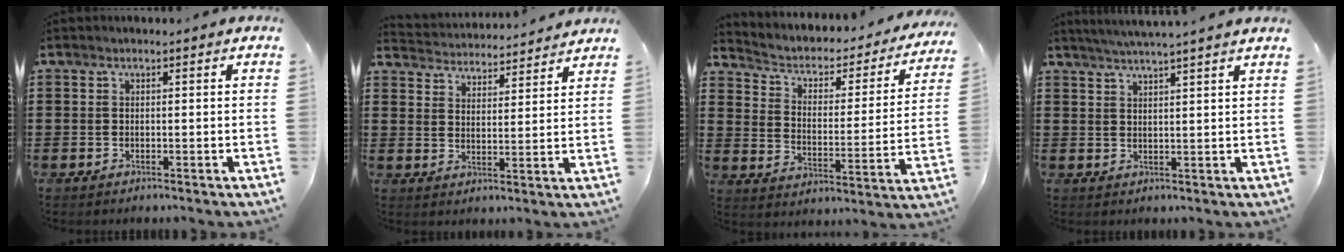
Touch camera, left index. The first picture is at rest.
{"total": 4.0, "force": [4.0, -0.4, -0.3], "torque": [-0.015, -0.031, 0.067]}
{"total": 2.6, "force": [1.3, 1.7, 1.3], "torque": [-0.040, -0.016, 0.011]}
{"total": 3.2, "force": [2.9, -1.2, 0.8], "torque": [-0.022, -0.009, 0.051]}